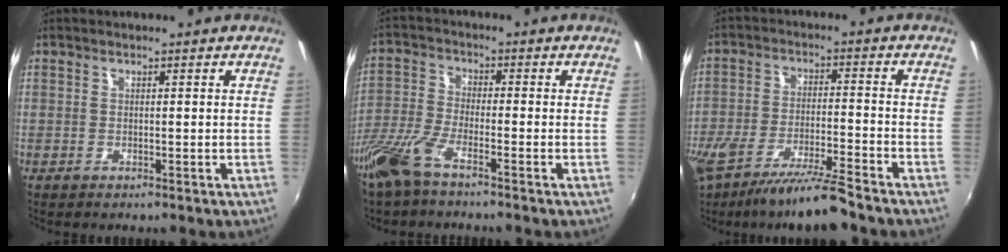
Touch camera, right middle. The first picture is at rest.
{"total": 8.1, "force": [-5.9, 1.6, 5.4], "torque": [-0.122, -0.012, -0.123]}
{"total": 12.8, "force": [-10.4, 0.8, 7.4], "torque": [-0.159, -0.027, -0.181]}